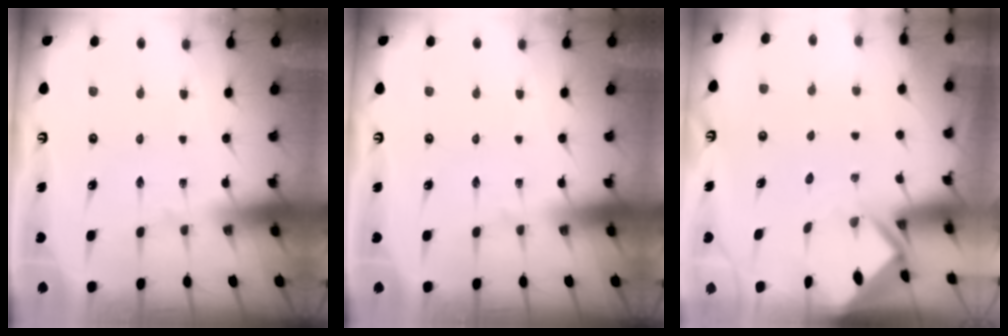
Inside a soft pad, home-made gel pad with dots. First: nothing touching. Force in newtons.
{"total": 0.0}
{"total": 2.7, "press": 2.7, "slide": 0.2}